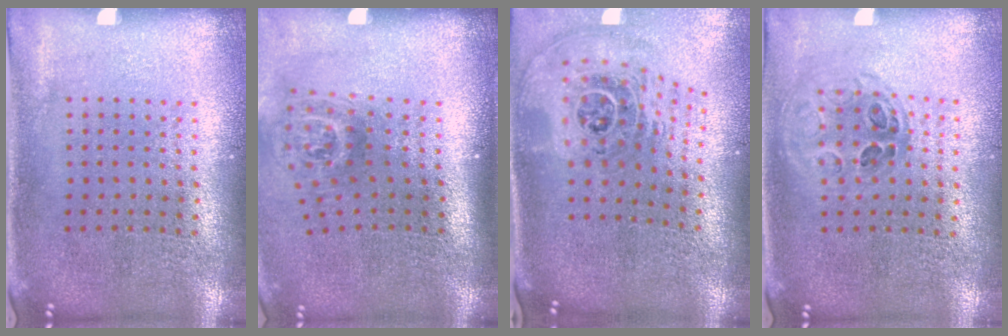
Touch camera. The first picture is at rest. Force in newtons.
{"total": 1.8, "press": 1.2, "slide": 1.4}
{"total": 2.4, "press": 1.6, "slide": 1.7}
{"total": 1.0, "press": 0.9, "slide": 0.4}